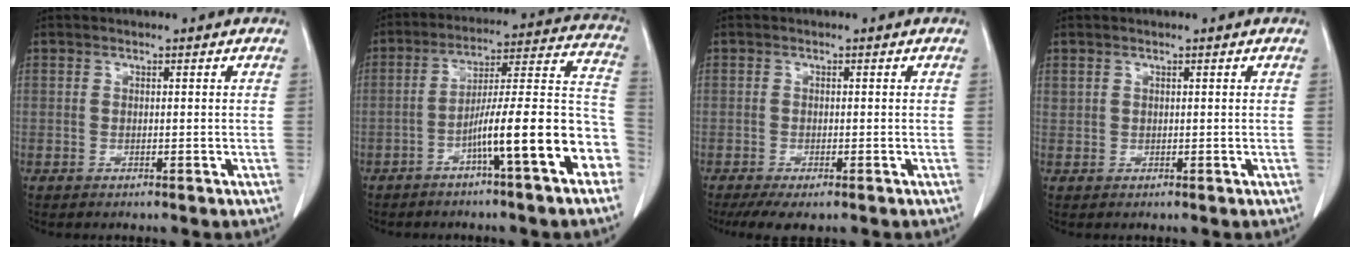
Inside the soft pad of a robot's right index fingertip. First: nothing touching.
{"total": 16.0, "force": [-6.6, 1.3, 14.5], "torque": [-0.196, 0.034, -0.099]}
{"total": 3.9, "force": [-2.7, 1.3, 2.5], "torque": [-0.046, -0.010, -0.042]}
{"total": 0.6, "force": [0.4, 0.4, 0.0], "torque": [0.005, 0.009, 0.008]}